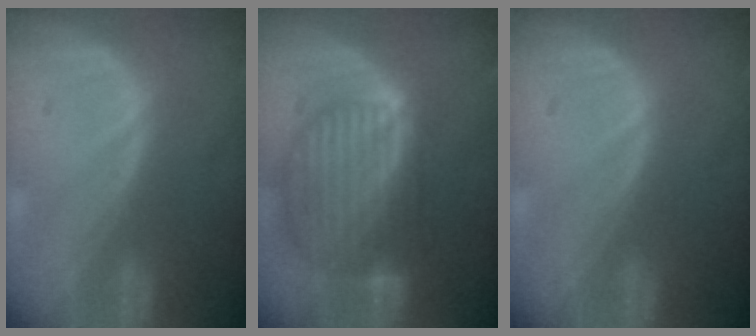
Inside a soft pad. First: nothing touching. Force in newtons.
{"total": 10.4, "press": 8.9, "slide": 5.4}
{"total": 0.0}